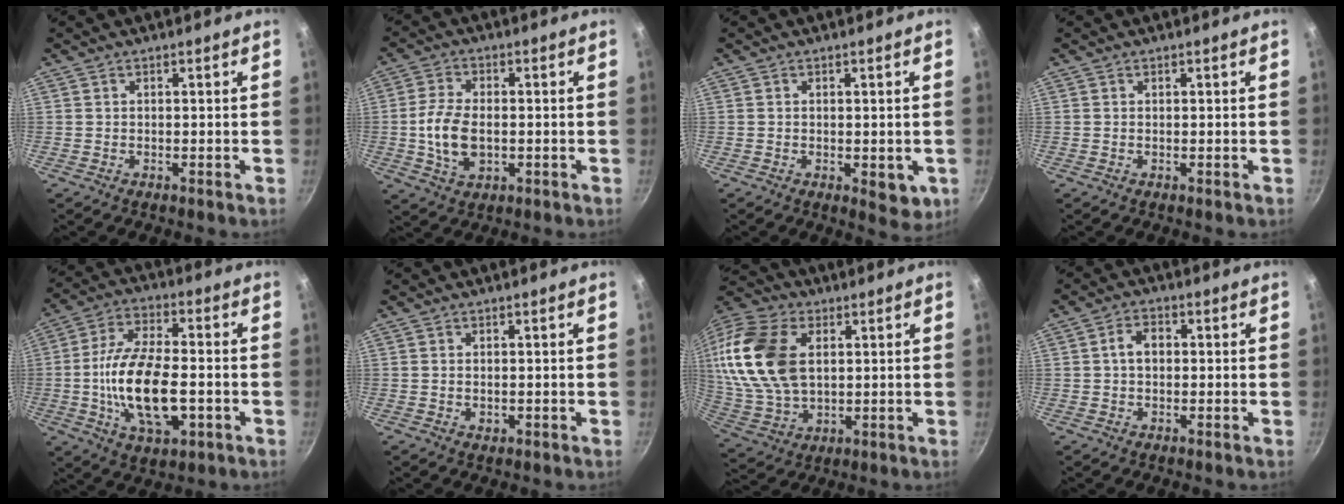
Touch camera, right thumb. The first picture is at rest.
{"total": 8.9, "force": [-0.9, 5.4, 7.1], "torque": [-0.141, 0.007, -0.016]}
{"total": 4.9, "force": [-0.9, 2.8, 3.9], "torque": [-0.045, -0.007, -0.008]}
{"total": 0.0}
{"total": 17.1, "force": [-3.2, 8.1, 14.7], "torque": [-0.263, 0.020, -0.058]}
{"total": 1.5, "force": [-0.1, 1.0, 1.0], "torque": [-0.016, -0.001, -0.001]}
{"total": 23.2, "force": [5.3, 15.1, 16.8], "torque": [-0.357, 0.003, 0.103]}
{"total": 4.2, "force": [0.4, 3.0, 2.9], "torque": [-0.038, 0.013, 0.000]}